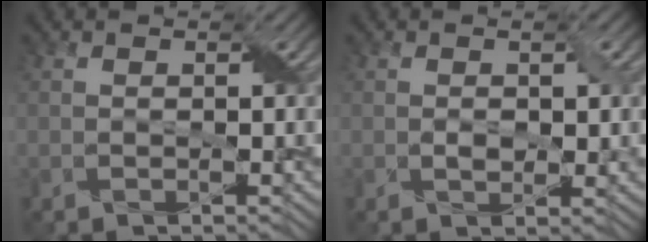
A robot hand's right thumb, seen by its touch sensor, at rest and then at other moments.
{"total": 2.1, "force": [0.1, 1.2, 1.7], "torque": [-0.033, -0.004, 0.006]}